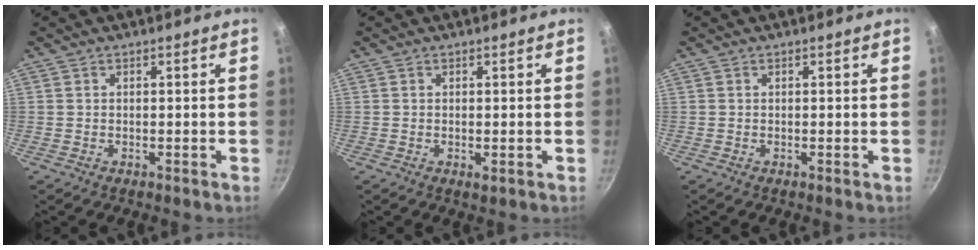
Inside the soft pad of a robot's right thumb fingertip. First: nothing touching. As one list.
[{"total": 0.8, "force": [-0.1, 0.2, 0.8], "torque": [-0.015, -0.005, -0.002]}, {"total": 0.0}]